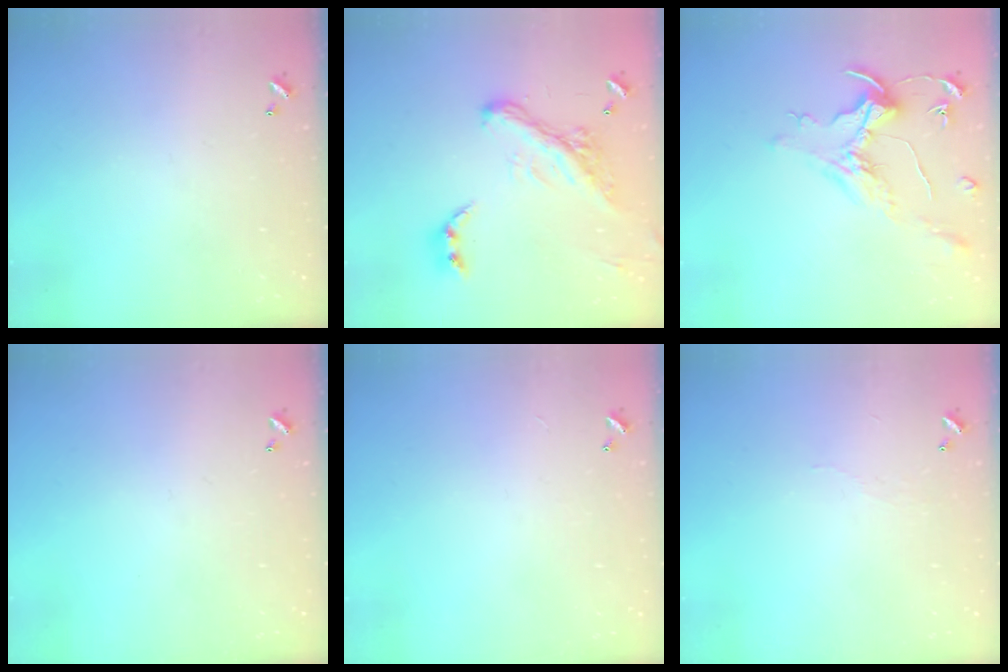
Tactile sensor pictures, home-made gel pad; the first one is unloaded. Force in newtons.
{"total": 6.3, "press": 6.1, "slide": 1.4}
{"total": 1.6, "press": 1.4, "slide": 0.7}
{"total": 0.0}
{"total": 2.6, "press": 2.6, "slide": 0.3}
{"total": 2.0, "press": 1.9, "slide": 0.4}